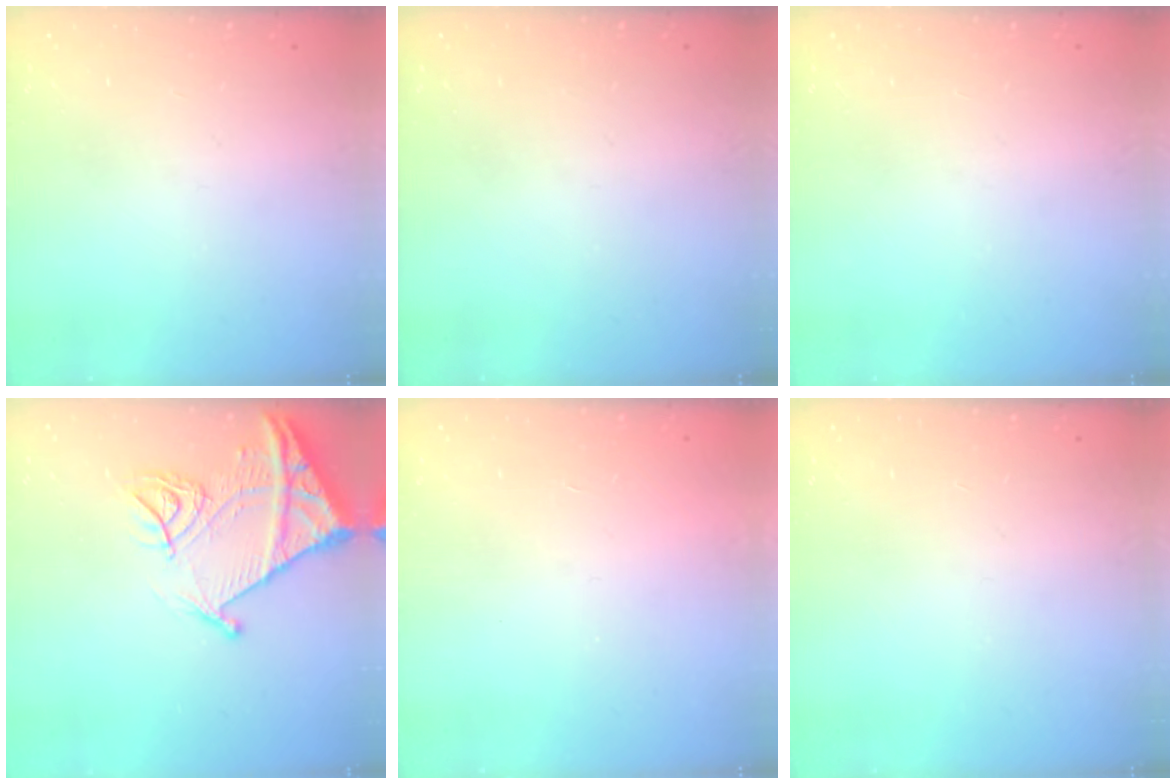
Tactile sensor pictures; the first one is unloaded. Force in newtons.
{"total": 0.0}
{"total": 0.0}
{"total": 14.9, "press": 14.8, "slide": 1.6}
{"total": 1.6, "press": 1.6, "slide": 0.1}
{"total": 0.0}